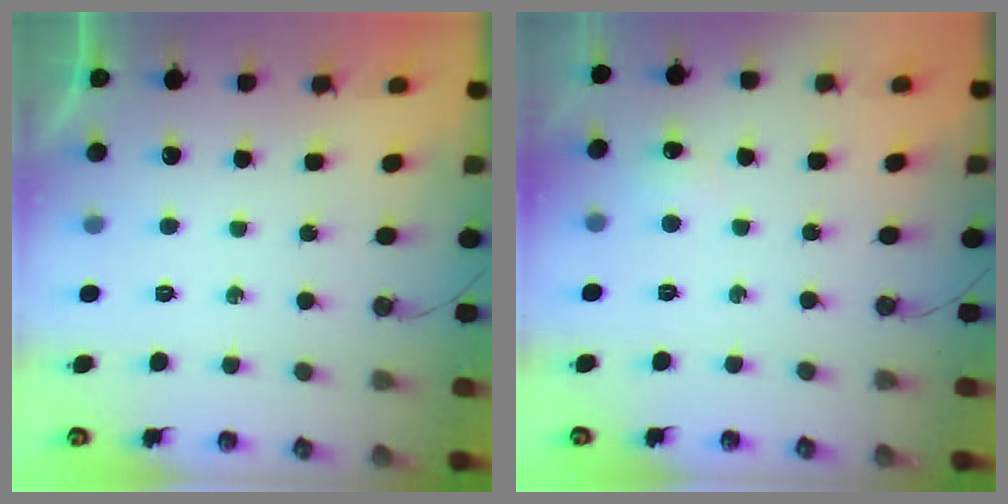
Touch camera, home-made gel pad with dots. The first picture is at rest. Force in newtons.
{"total": 5.1, "press": 5.1, "slide": 0.7}